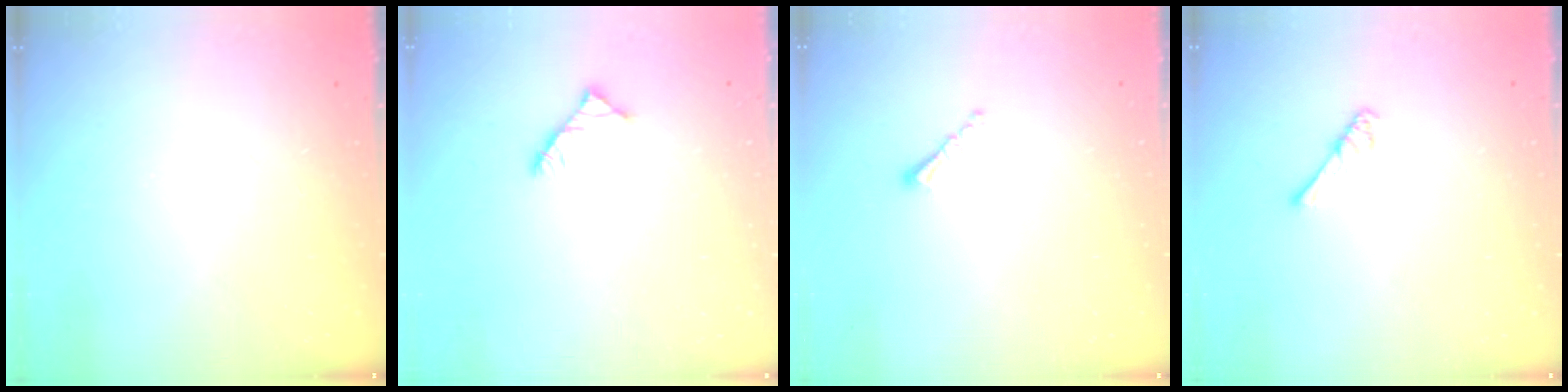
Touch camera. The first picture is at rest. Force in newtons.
{"total": 2.9, "press": 2.9, "slide": 0.4}
{"total": 1.0, "press": 0.9, "slide": 0.4}
{"total": 2.9, "press": 2.9, "slide": 0.4}